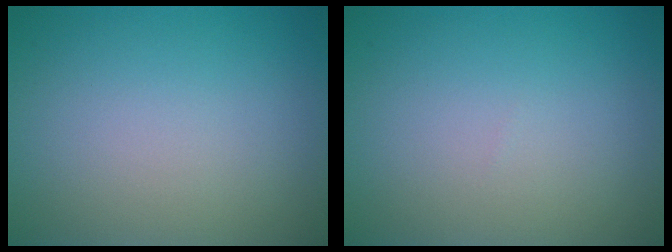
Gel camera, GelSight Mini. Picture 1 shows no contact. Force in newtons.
{"total": 0.0}